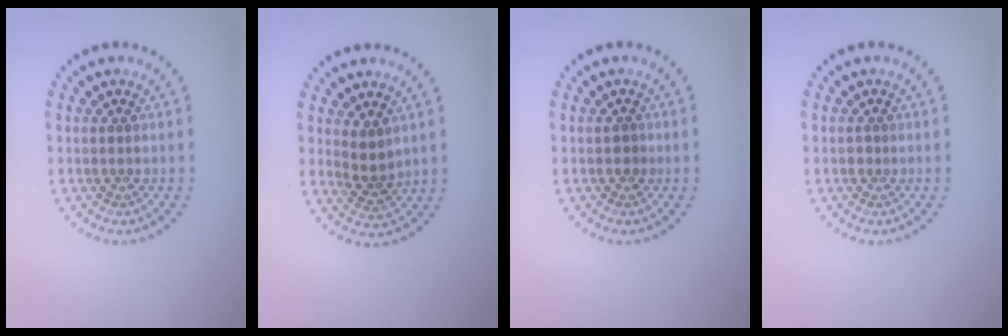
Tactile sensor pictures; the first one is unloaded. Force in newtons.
{"total": 2.2, "press": 1.9, "slide": 1.2}
{"total": 0.8, "press": 0.7, "slide": 0.3}
{"total": 0.6, "press": 0.4, "slide": 0.5}